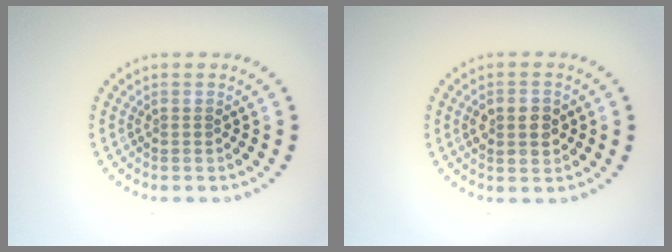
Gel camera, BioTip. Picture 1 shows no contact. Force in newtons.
{"total": 3.4, "press": 3.4, "slide": 0.1}